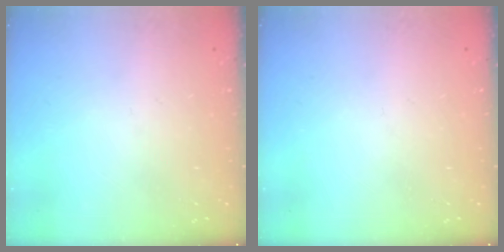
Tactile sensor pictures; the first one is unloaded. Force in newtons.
{"total": 0.0}